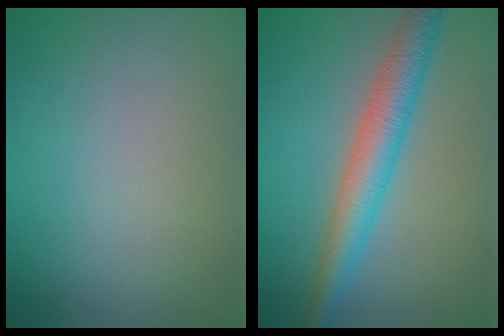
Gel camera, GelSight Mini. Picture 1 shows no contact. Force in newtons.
{"total": 5.0, "press": 5.0, "slide": 0.1}